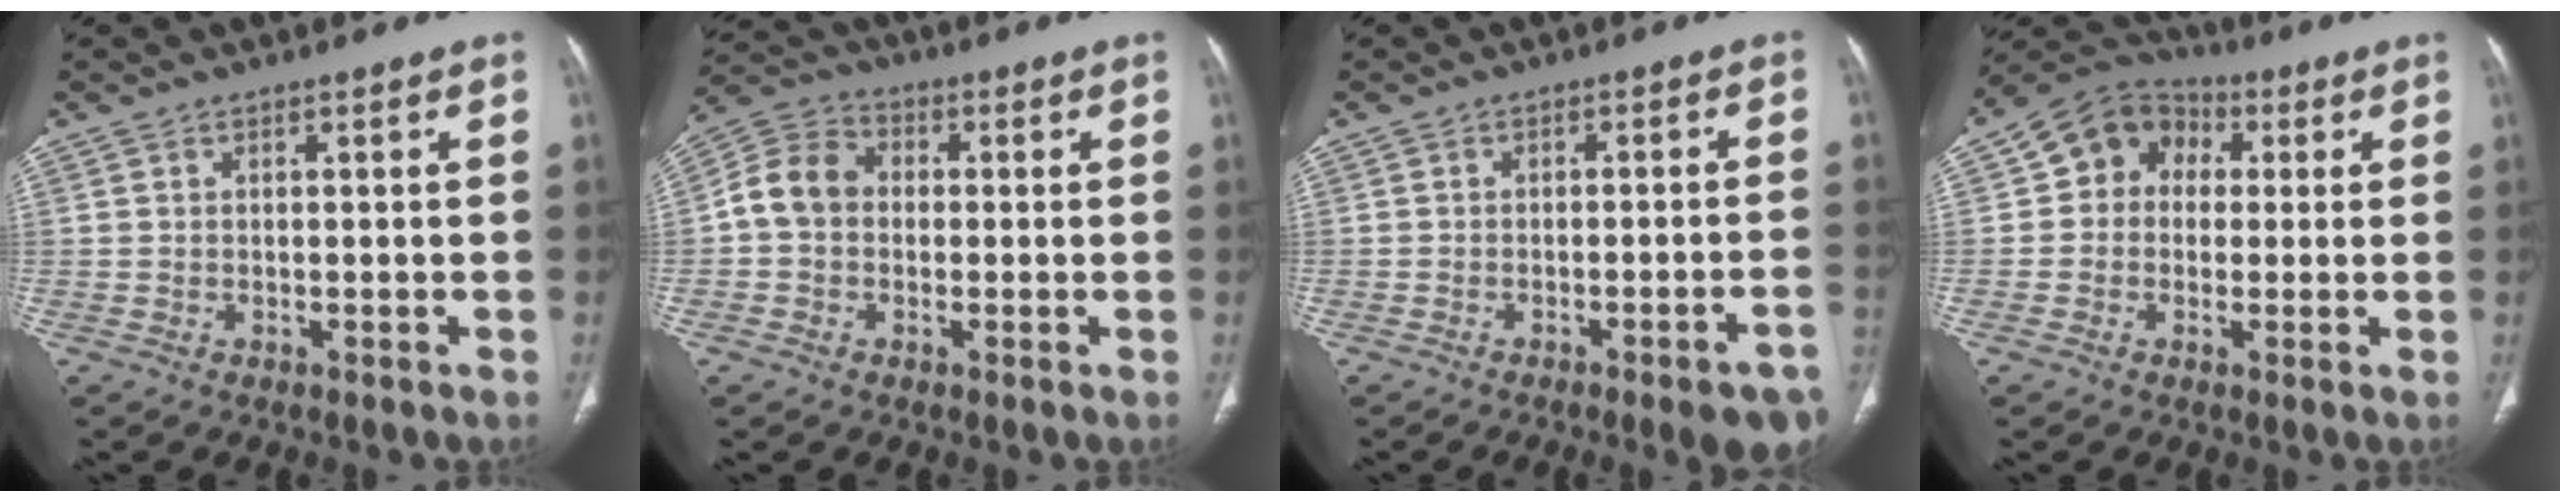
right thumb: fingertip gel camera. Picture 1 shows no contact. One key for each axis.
{"total": 8.1, "fx": -0.3, "fy": 6.7, "fz": 4.6, "tx": -0.072, "ty": 0.026, "tz": -0.019}
{"total": 8.6, "fx": -5.4, "fy": 1.5, "fz": 6.6, "tx": -0.070, "ty": 0.022, "tz": -0.066}
{"total": 9.8, "fx": 1.6, "fy": 8.4, "fz": 4.8, "tx": -0.052, "ty": 0.023, "tz": 0.010}